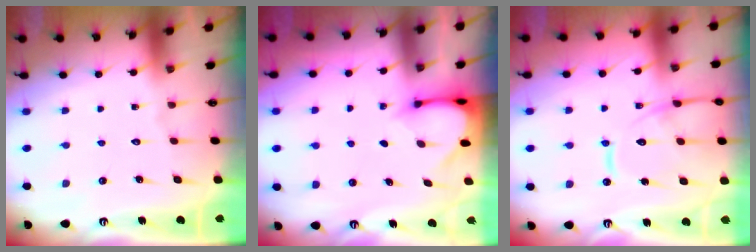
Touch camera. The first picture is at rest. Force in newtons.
{"total": 3.4, "press": 3.3, "slide": 0.3}
{"total": 15.5, "press": 15.4, "slide": 1.4}